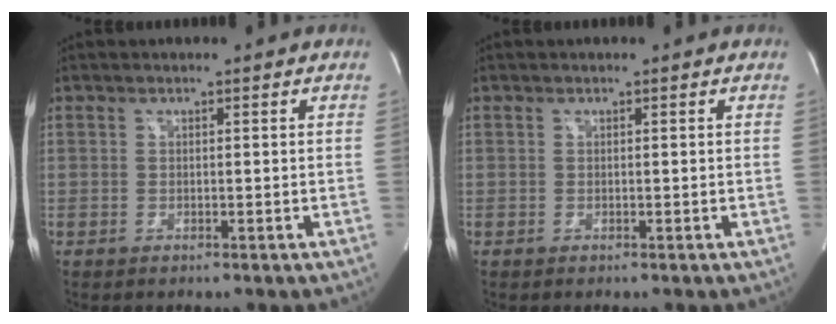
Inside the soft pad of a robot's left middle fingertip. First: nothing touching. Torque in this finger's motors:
{"motor_torque": [-0.12, 0.01, 0.00, -0.01]}